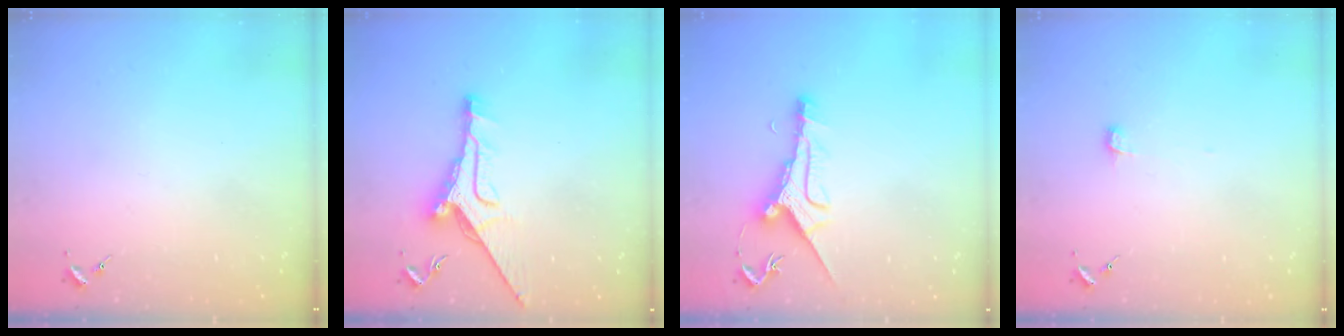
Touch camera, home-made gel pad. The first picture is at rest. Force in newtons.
{"total": 11.5, "press": 11.5, "slide": 0.8}
{"total": 12.0, "press": 12.0, "slide": 0.6}
{"total": 4.1, "press": 4.0, "slide": 0.4}